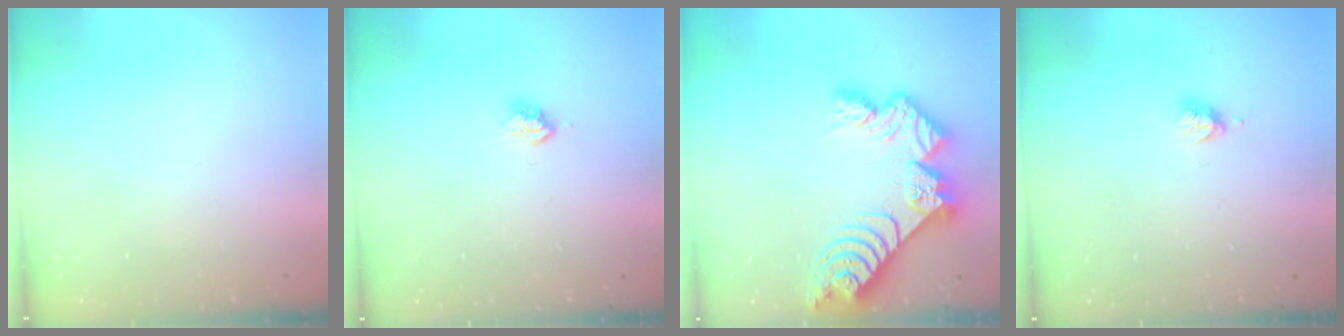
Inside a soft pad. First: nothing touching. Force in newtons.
{"total": 4.1, "press": 4.0, "slide": 0.3}
{"total": 14.6, "press": 14.6, "slide": 1.3}
{"total": 3.1, "press": 3.1, "slide": 0.4}